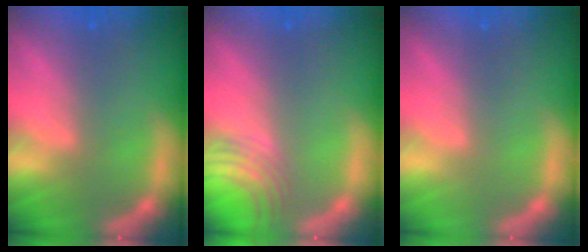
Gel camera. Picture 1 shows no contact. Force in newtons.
{"total": 4.5}
{"total": 0.0}